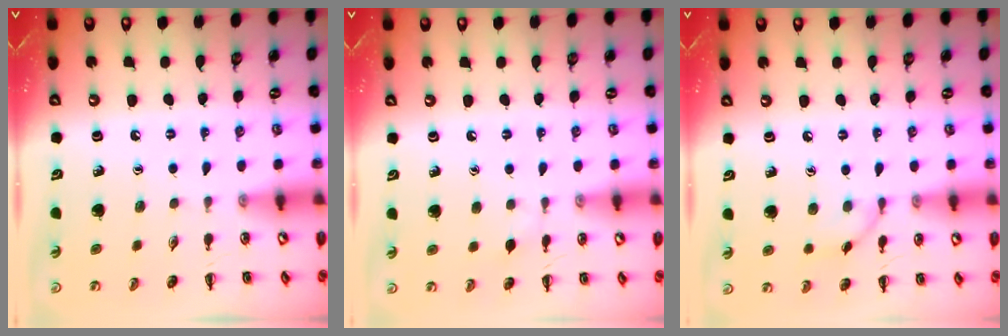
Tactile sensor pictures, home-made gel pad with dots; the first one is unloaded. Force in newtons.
{"total": 3.6, "press": 3.3, "slide": 1.4}
{"total": 6.4, "press": 6.3, "slide": 0.5}